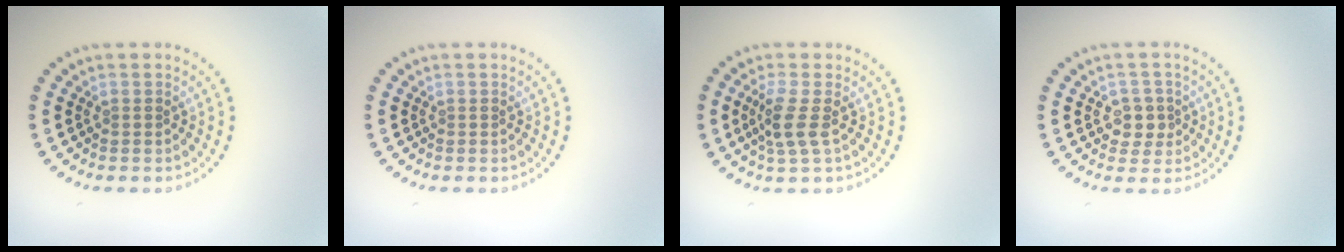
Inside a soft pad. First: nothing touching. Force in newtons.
{"total": 0.0}
{"total": 2.6, "press": 2.0, "slide": 1.6}
{"total": 2.0, "press": 1.9, "slide": 0.6}